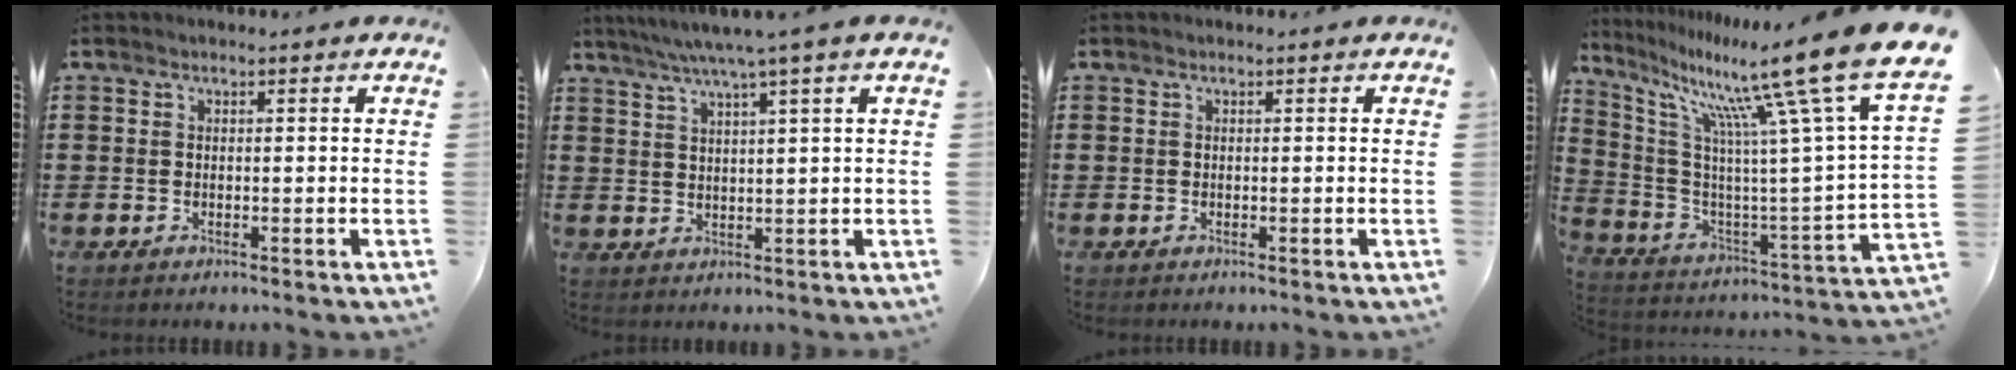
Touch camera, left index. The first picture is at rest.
{"total": 4.4, "force": [2.9, -0.9, 3.2], "torque": [-0.068, -0.010, 0.047]}
{"total": 0.0}
{"total": 17.2, "force": [12.3, 1.7, 11.9], "torque": [-0.230, -0.093, 0.190]}